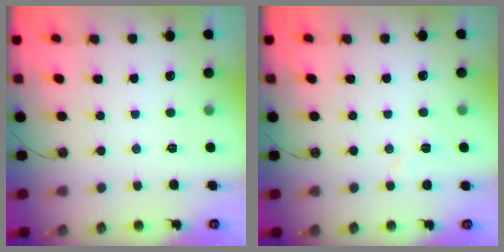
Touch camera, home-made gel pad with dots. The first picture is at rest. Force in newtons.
{"total": 4.7, "press": 4.4, "slide": 1.6}